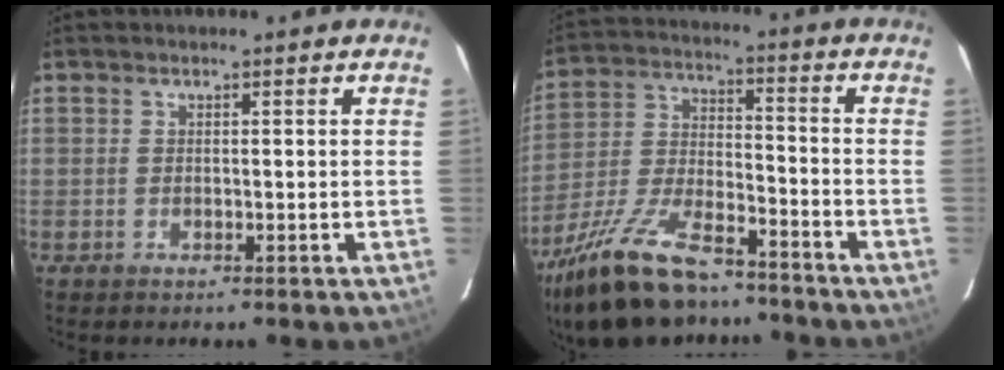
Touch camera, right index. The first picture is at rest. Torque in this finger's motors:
{"motor_torque": [1.24, -0.90, 0.76, 0.15]}